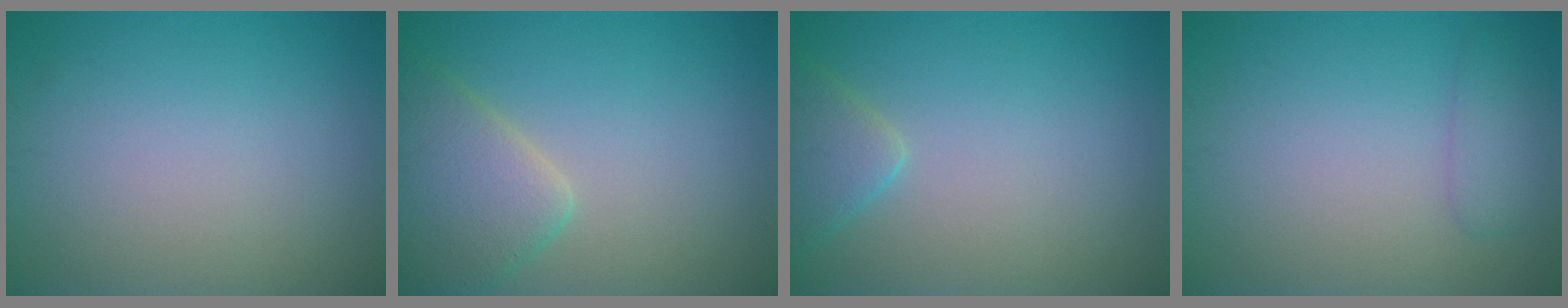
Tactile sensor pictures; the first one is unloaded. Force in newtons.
{"total": 5.1, "press": 5.0, "slide": 0.4}
{"total": 2.5, "press": 2.5, "slide": 0.2}
{"total": 1.5, "press": 1.5, "slide": 0.2}